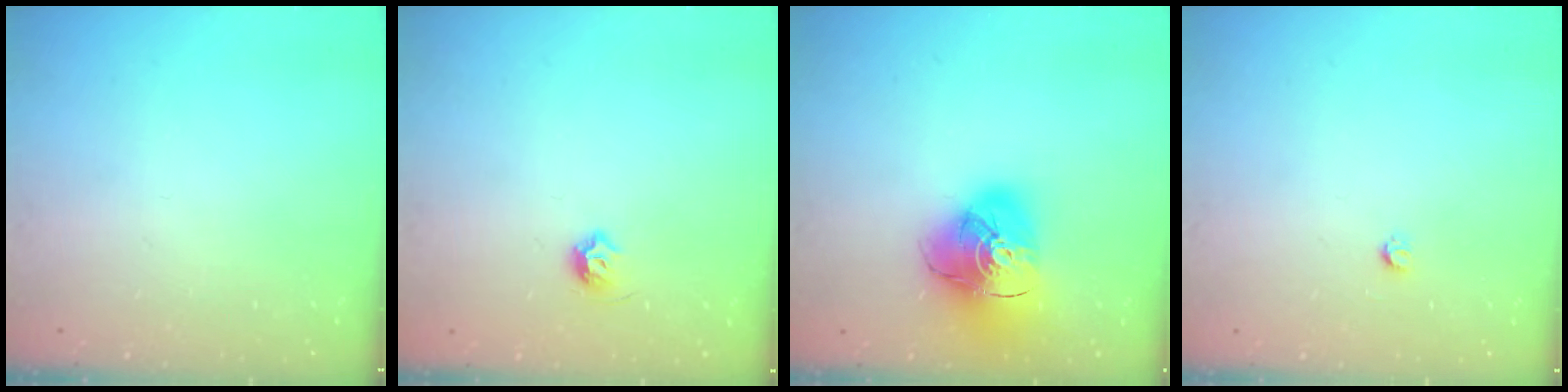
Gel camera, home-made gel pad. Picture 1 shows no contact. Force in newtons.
{"total": 5.0, "press": 4.9, "slide": 0.8}
{"total": 17.8, "press": 17.7, "slide": 1.9}
{"total": 3.0, "press": 3.0, "slide": 0.2}